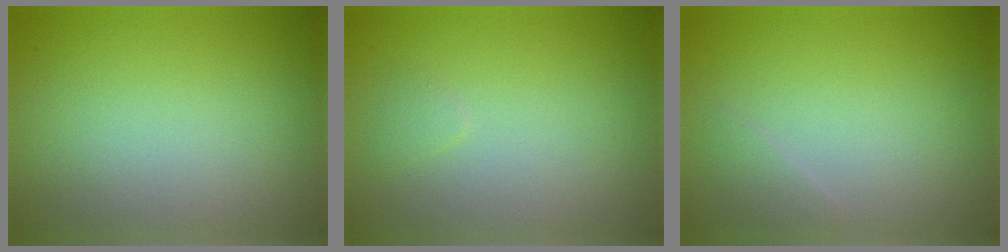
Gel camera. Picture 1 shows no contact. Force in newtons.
{"total": 0.6, "press": 0.6, "slide": 0.1}
{"total": 0.9, "press": 0.9, "slide": 0.0}